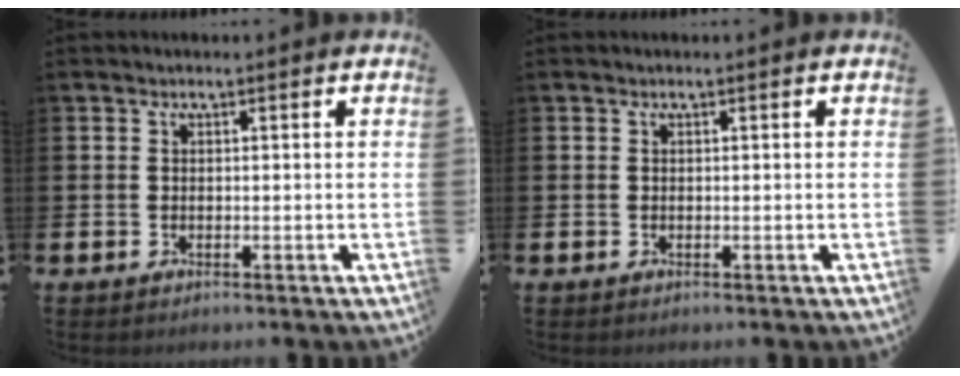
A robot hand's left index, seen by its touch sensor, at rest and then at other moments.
{"total": 0.0}